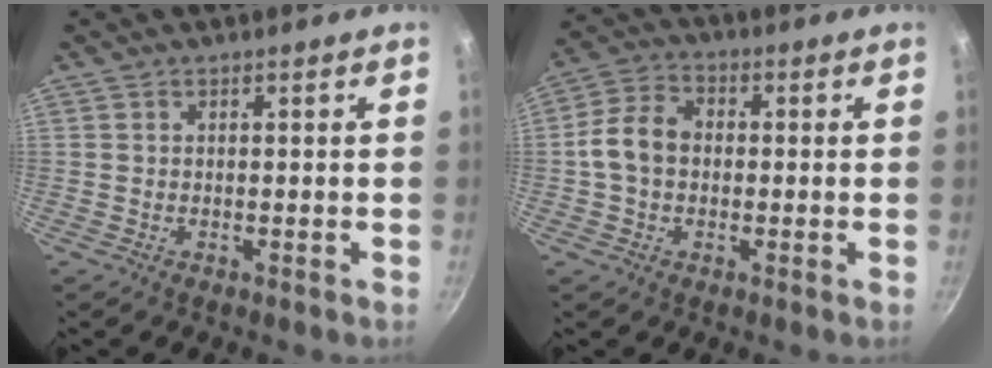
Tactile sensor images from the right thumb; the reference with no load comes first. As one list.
[{"total": 8.1, "force": [-0.3, 6.1, 5.3], "torque": [-0.084, 0.023, -0.020]}]